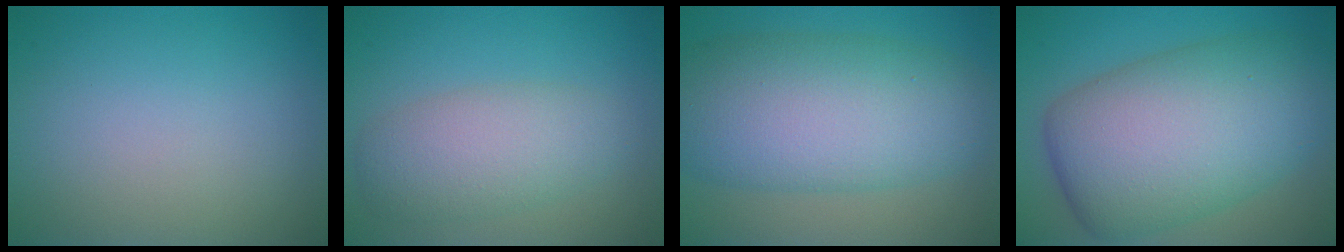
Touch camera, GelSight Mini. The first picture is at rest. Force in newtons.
{"total": 4.7, "press": 4.7, "slide": 0.3}
{"total": 11.0, "press": 11.0, "slide": 0.0}
{"total": 12.4, "press": 12.4, "slide": 0.4}